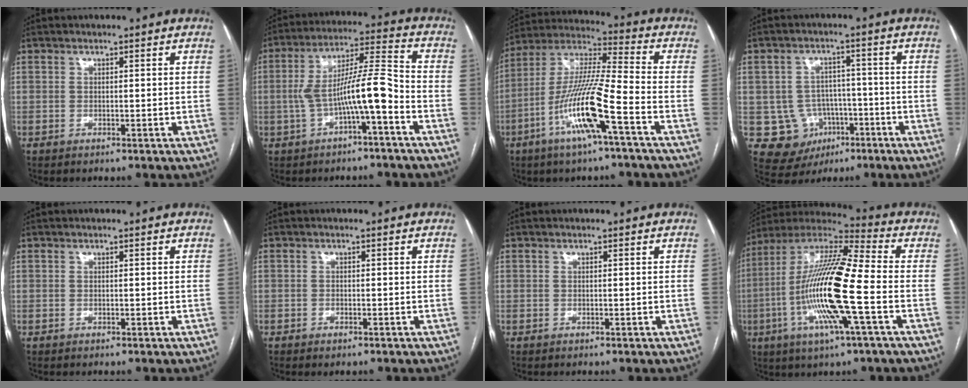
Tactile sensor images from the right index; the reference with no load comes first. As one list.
[{"total": 10.6, "force": [-3.1, 1.1, 10.1], "torque": [-0.186, 0.032, -0.051]}, {"total": 14.9, "force": [-6.2, 0.3, 13.6], "torque": [-0.276, -0.002, -0.121]}, {"total": 8.9, "force": [-2.6, 8.2, 2.1], "torque": [-0.031, 0.020, -0.024]}, {"total": 0.0}, {"total": 0.7, "force": [-0.5, 0.3, 0.5], "torque": [-0.008, -0.001, -0.001]}, {"total": 0.0}, {"total": 18.9, "force": [-4.0, 1.3, 18.4], "torque": [-0.367, -0.006, -0.082]}]